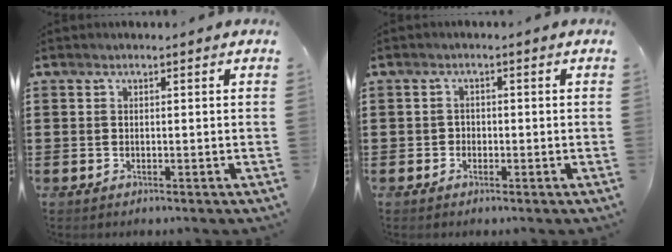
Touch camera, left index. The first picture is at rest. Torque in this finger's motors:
{"motor_torque": [-0.78, 0.82, -0.03, -0.01]}